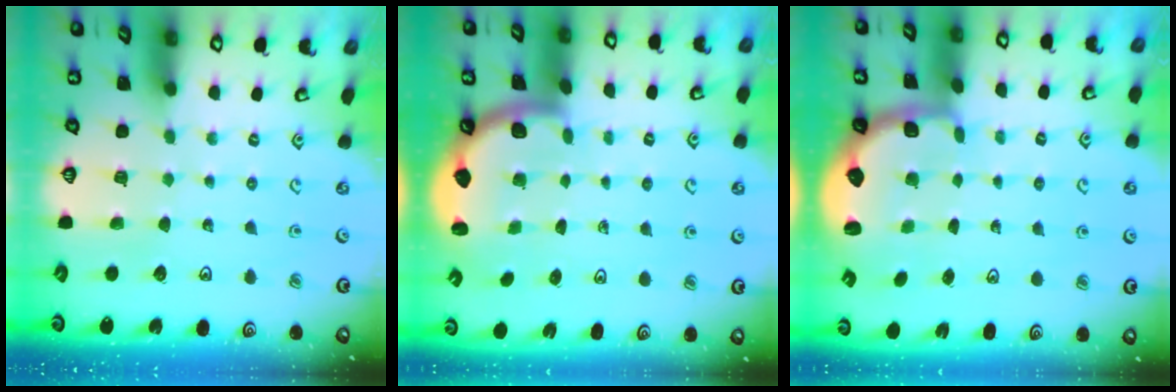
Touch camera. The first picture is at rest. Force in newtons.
{"total": 1.8, "press": 1.8, "slide": 0.1}
{"total": 2.6, "press": 2.0, "slide": 1.7}